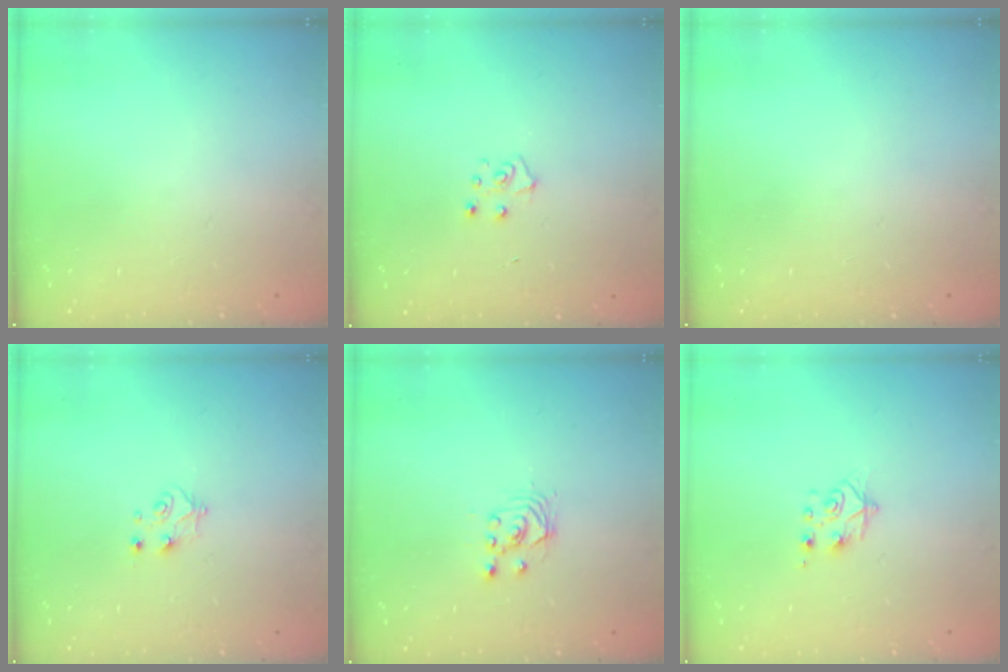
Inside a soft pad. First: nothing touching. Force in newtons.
{"total": 5.3, "press": 5.3, "slide": 0.5}
{"total": 0.0}
{"total": 5.5, "press": 5.5, "slide": 0.5}
{"total": 2.5, "press": 2.5, "slide": 0.2}
{"total": 7.6, "press": 7.5, "slide": 0.7}